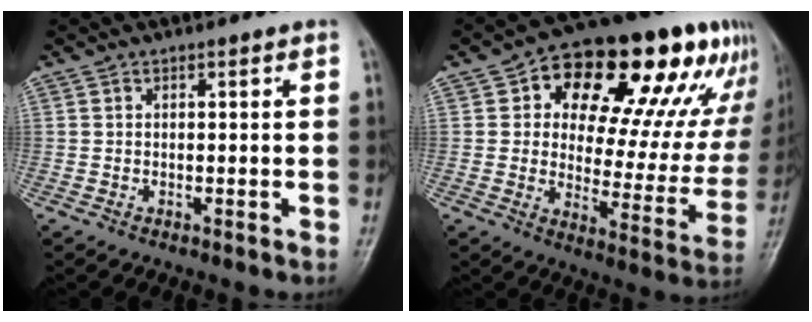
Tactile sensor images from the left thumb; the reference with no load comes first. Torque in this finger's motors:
{"motor_torque": [1.02, 1.14, 1.65, -1.11, 0.09]}